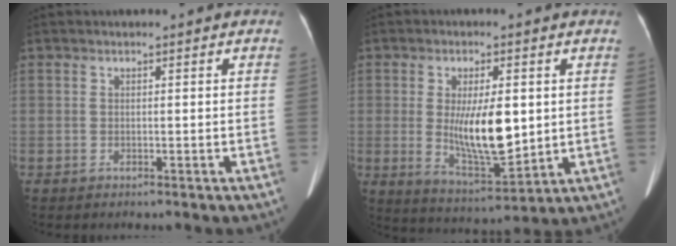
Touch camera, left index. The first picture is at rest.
{"total": 10.3, "force": [0.6, 3.0, 9.9], "torque": [-0.174, -0.016, 0.018]}